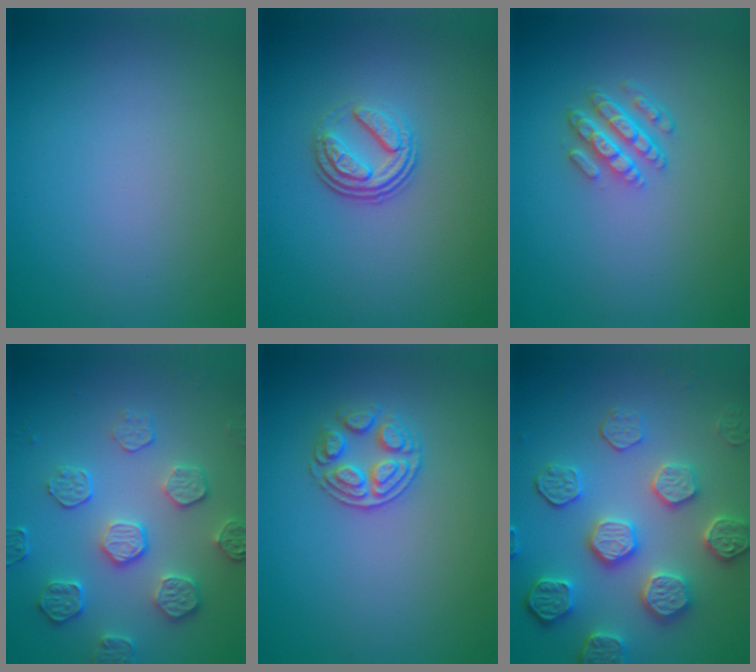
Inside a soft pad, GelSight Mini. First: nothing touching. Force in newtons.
{"total": 3.5, "press": 2.4, "slide": 2.5}
{"total": 4.0, "press": 2.8, "slide": 2.8}
{"total": 4.2, "press": 3.9, "slide": 1.6}
{"total": 2.5, "press": 2.4, "slide": 0.6}
{"total": 6.4, "press": 5.4, "slide": 3.4}